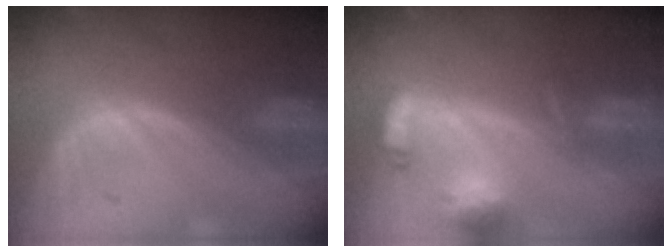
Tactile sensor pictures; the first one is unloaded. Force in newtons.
{"total": 6.8, "press": 6.4, "slide": 2.3}